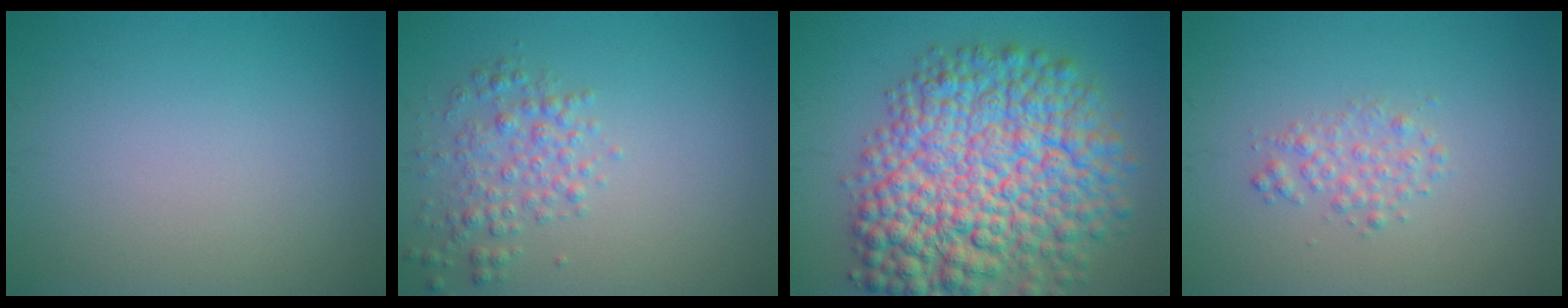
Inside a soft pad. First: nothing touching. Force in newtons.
{"total": 2.7, "press": 2.7, "slide": 0.1}
{"total": 13.4, "press": 13.4, "slide": 0.4}
{"total": 1.7, "press": 1.7, "slide": 0.0}